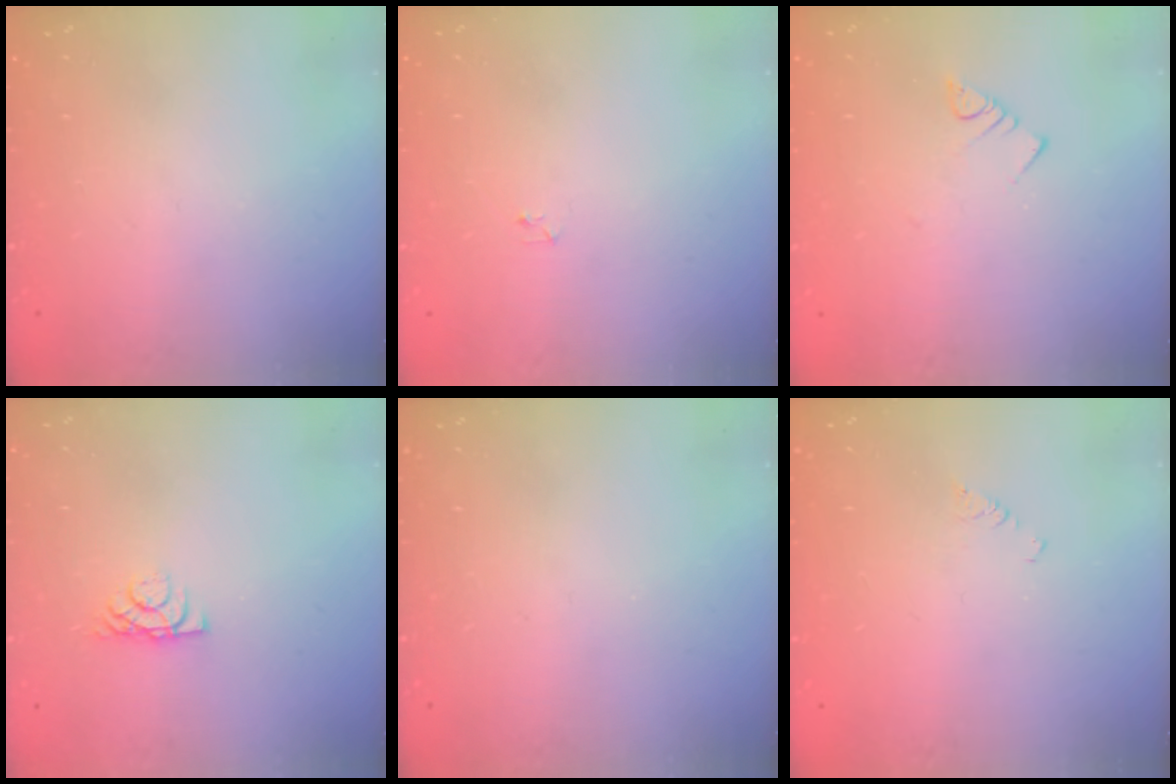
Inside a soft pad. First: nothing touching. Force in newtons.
{"total": 1.6, "press": 1.6, "slide": 0.2}
{"total": 2.8, "press": 2.7, "slide": 0.4}
{"total": 6.5, "press": 6.5, "slide": 0.6}
{"total": 0.0}
{"total": 2.4, "press": 2.4, "slide": 0.4}